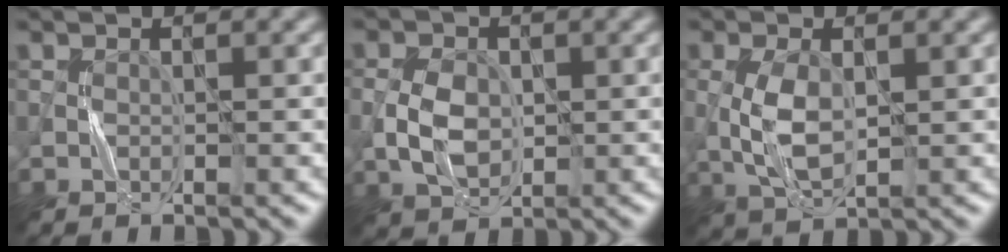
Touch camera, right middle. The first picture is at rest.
{"total": 3.5, "force": [-0.1, 2.5, 2.4], "torque": [-0.048, 0.001, -0.001]}
{"total": 3.8, "force": [0.1, 1.9, 3.3], "torque": [-0.080, -0.001, 0.008]}